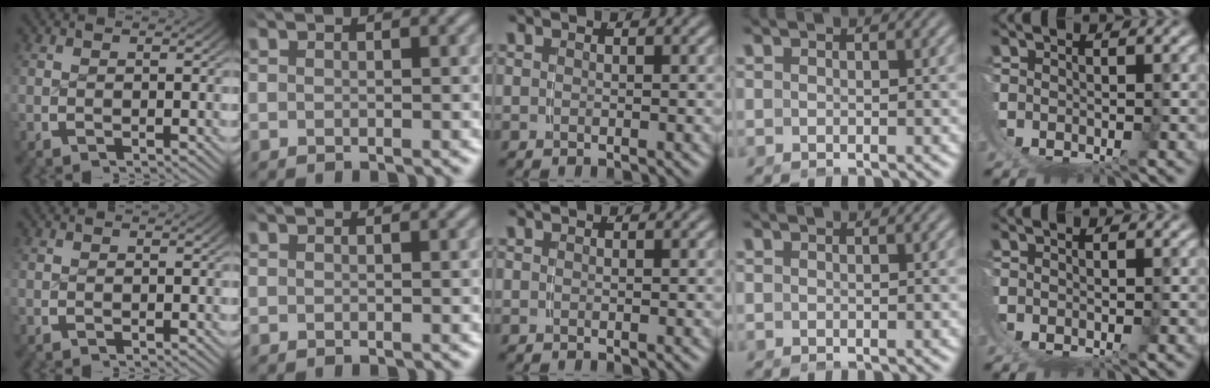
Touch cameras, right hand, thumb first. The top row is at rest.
{}